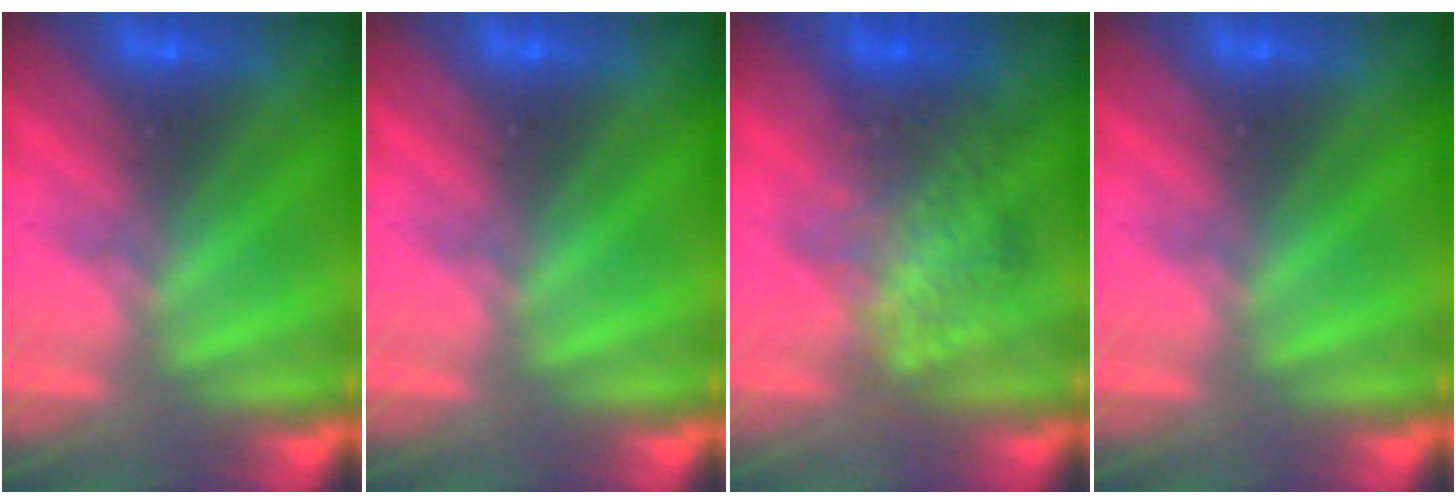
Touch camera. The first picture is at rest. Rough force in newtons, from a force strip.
{"total": 0.0}
{"total": 2.3}
{"total": 0.0}